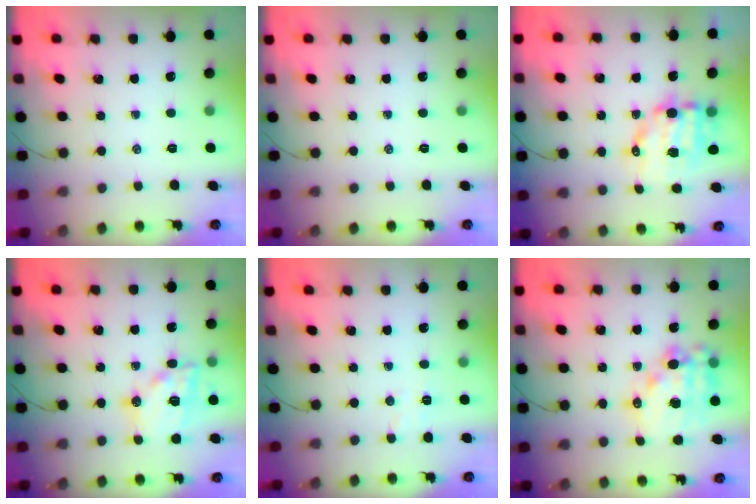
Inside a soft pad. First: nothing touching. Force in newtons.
{"total": 0.0}
{"total": 11.0, "press": 10.7, "slide": 2.2}
{"total": 16.6, "press": 16.4, "slide": 2.7}
{"total": 4.7, "press": 4.6, "slide": 0.8}
{"total": 16.3, "press": 15.9, "slide": 3.5}